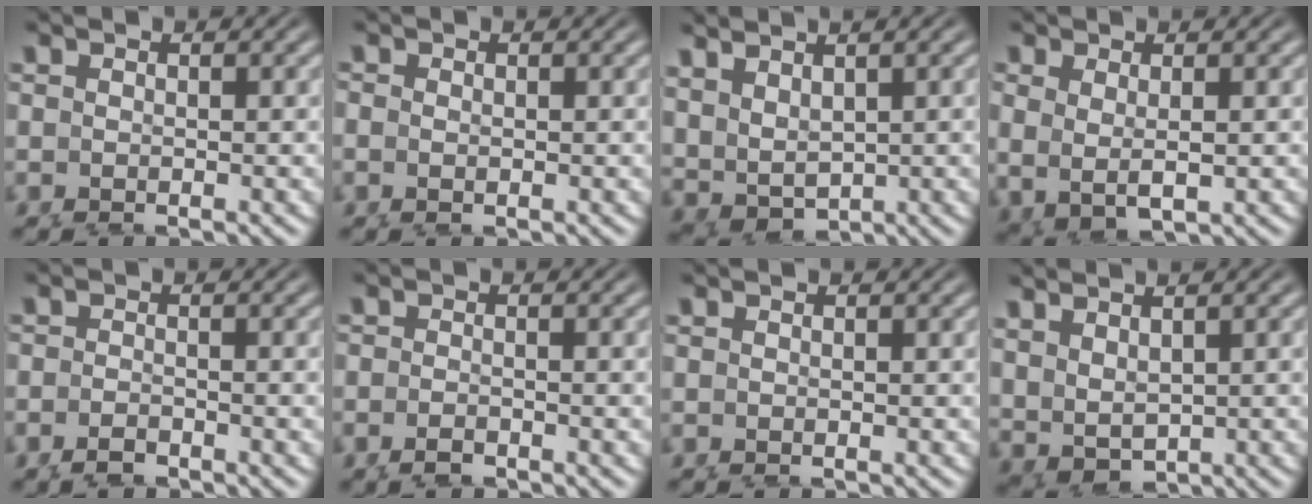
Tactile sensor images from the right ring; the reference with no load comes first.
{"total": 0.6, "force": [0.2, 0.4, 0.3], "torque": [-0.012, -0.003, 0.003]}
{"total": 2.2, "force": [2.1, 0.5, 0.4], "torque": [-0.008, -0.005, 0.057]}
{"total": 2.9, "force": [0.9, 1.6, 2.2], "torque": [-0.050, -0.013, 0.032]}
{"total": 0.8, "force": [-0.8, -0.1, 0.0], "torque": [0.002, 0.001, -0.013]}
{"total": 0.7, "force": [-0.7, 0.1, 0.2], "torque": [-0.003, 0.001, -0.012]}
{"total": 0.0}
{"total": 2.1, "force": [2.1, 0.0, 0.2], "torque": [-0.002, -0.001, 0.055]}